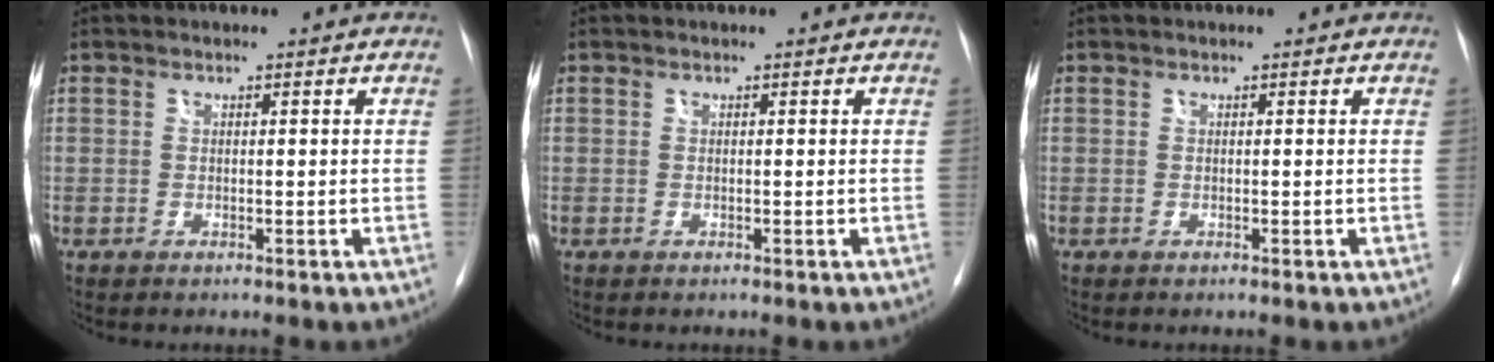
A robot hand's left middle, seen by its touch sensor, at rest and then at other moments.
{"total": 0.0}
{"total": 0.0}